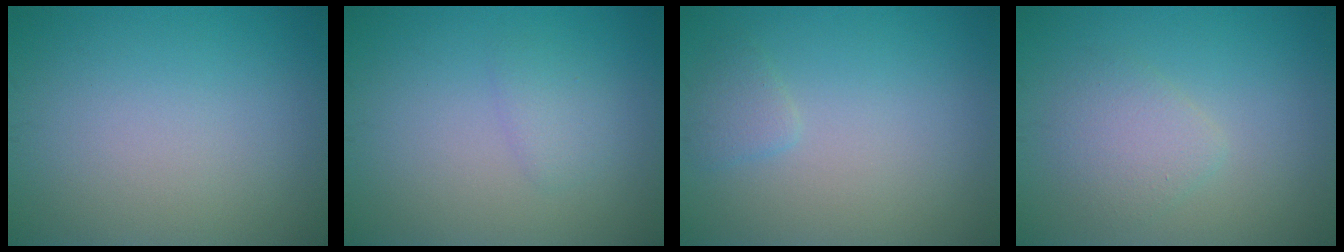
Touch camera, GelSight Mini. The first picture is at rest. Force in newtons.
{"total": 1.3, "press": 1.3, "slide": 0.1}
{"total": 1.2, "press": 1.2, "slide": 0.1}
{"total": 2.4, "press": 2.4, "slide": 0.2}